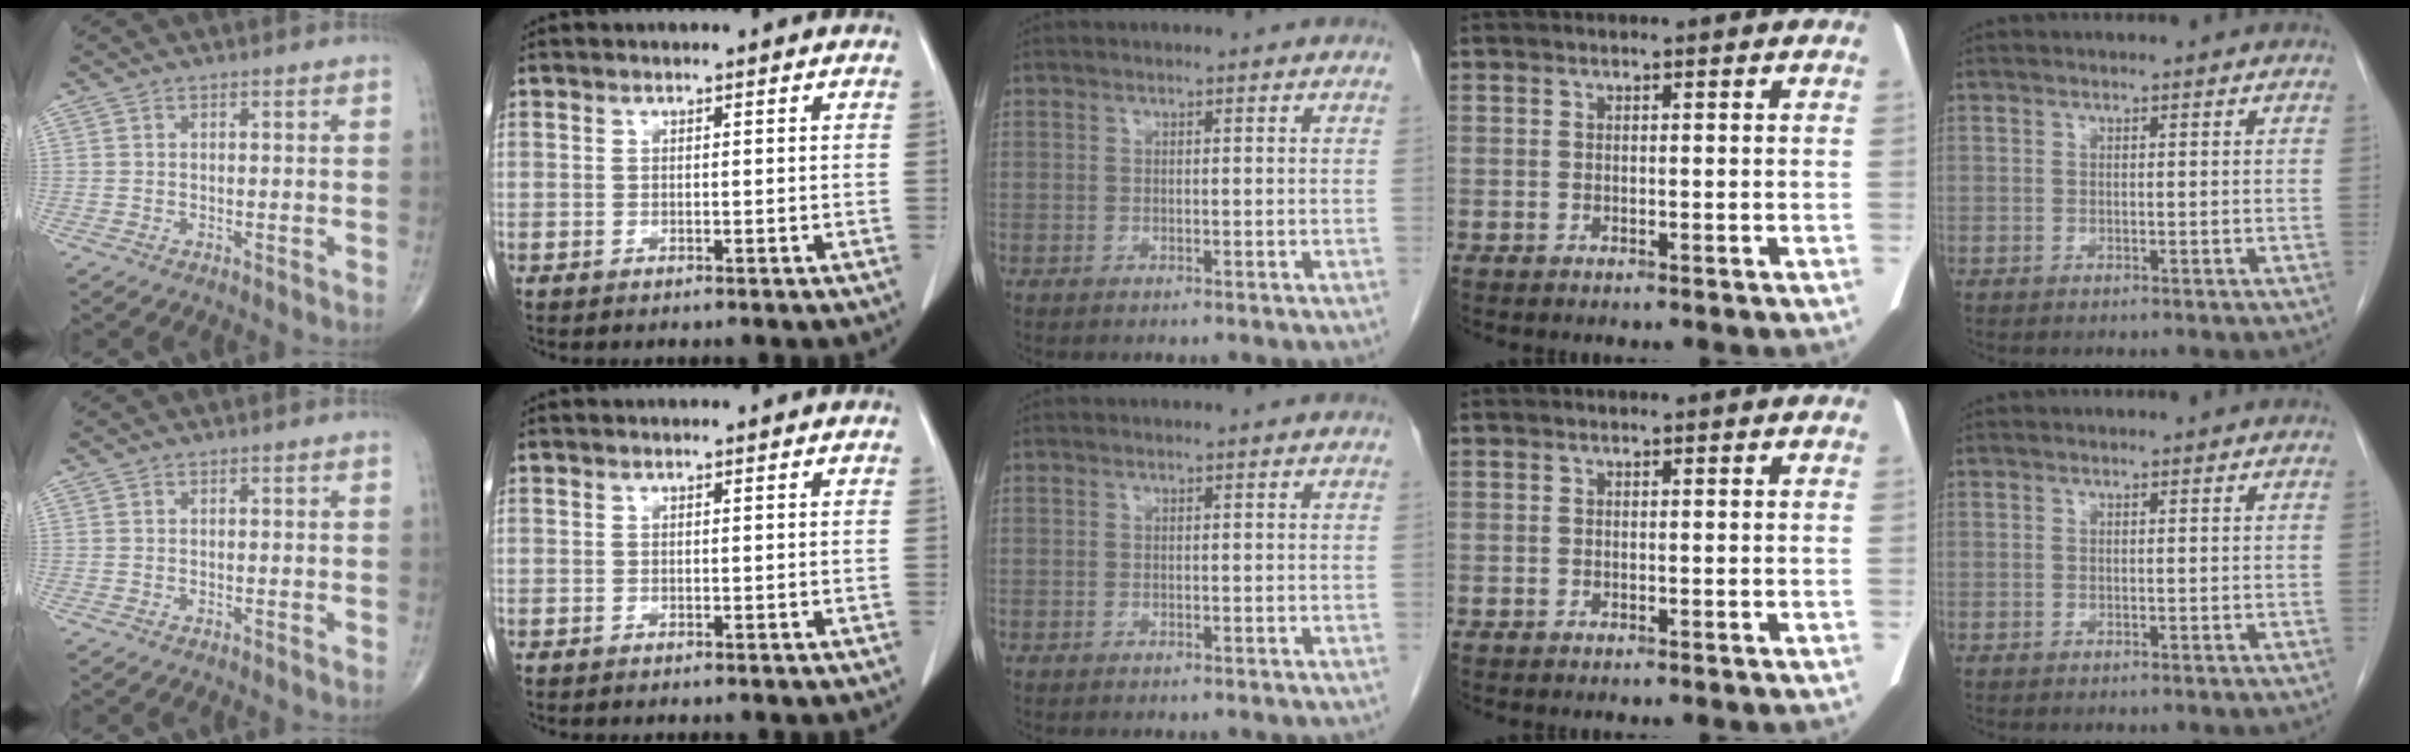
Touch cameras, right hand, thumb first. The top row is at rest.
{}